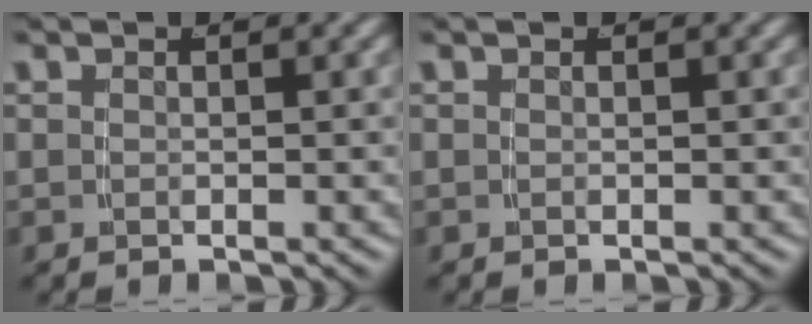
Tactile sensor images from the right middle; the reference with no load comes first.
{"total": 0.0}